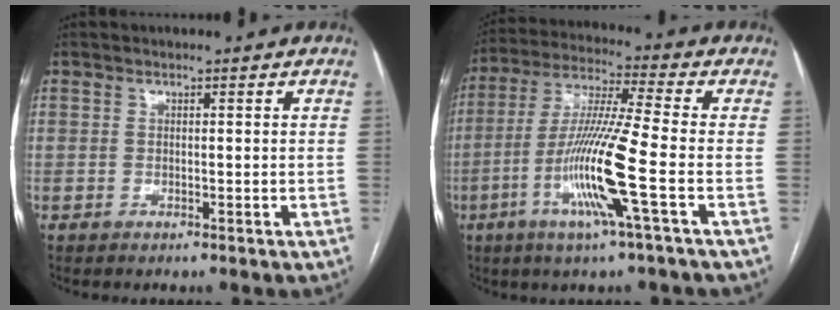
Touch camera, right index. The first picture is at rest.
{"total": 13.7, "force": [-4.3, -1.1, 12.9], "torque": [-0.260, -0.014, -0.090]}